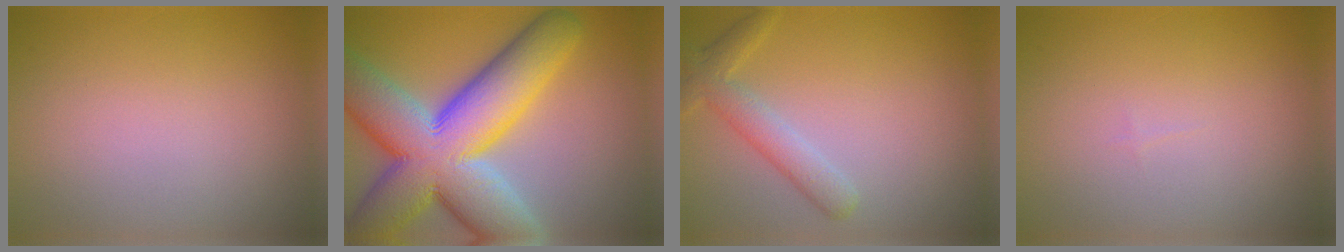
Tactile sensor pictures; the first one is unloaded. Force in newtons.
{"total": 16.0, "press": 16.0, "slide": 1.2}
{"total": 2.1, "press": 2.1, "slide": 0.3}
{"total": 0.0}